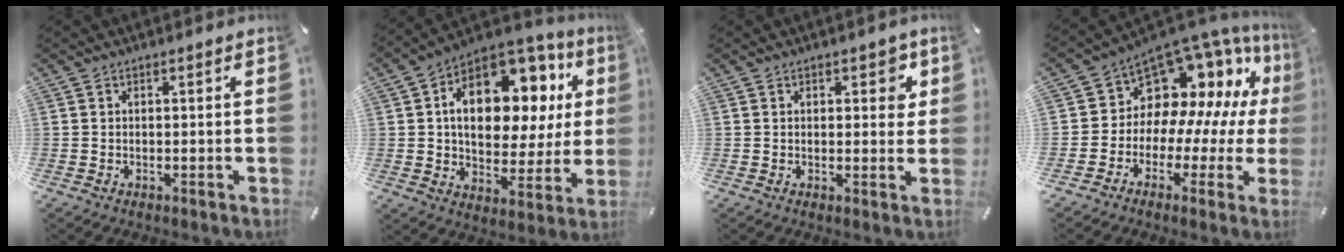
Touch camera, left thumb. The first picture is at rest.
{"total": 18.6, "force": [5.8, 12.2, 12.8], "torque": [-0.191, -0.030, 0.100]}
{"total": 3.7, "force": [1.5, 2.3, 2.5], "torque": [-0.012, -0.006, 0.017]}
{"total": 11.8, "force": [6.6, 8.9, 4.1], "torque": [-0.073, -0.079, 0.123]}